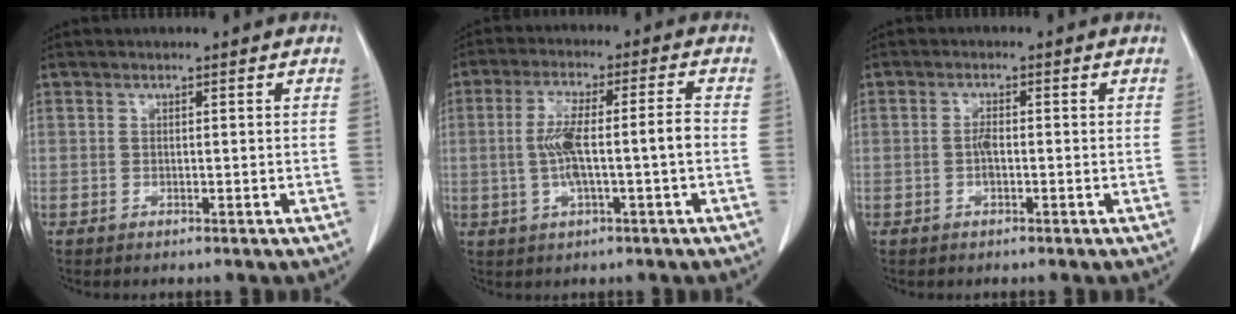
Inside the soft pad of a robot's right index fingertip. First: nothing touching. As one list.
[{"total": 8.7, "force": [-0.9, 0.9, 8.6], "torque": [-0.167, 0.017, -0.016]}, {"total": 1.8, "force": [-0.3, 0.6, 1.7], "torque": [-0.034, 0.002, -0.007]}]